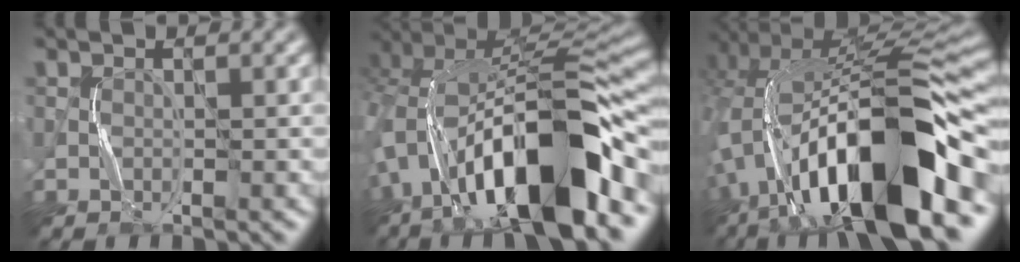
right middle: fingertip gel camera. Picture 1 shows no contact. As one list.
[{"total": 15.5, "force": [-6.3, 6.0, 12.9], "torque": [-0.213, 0.020, -0.103]}, {"total": 16.9, "force": [-5.9, 6.5, 14.4], "torque": [-0.240, 0.022, -0.106]}]